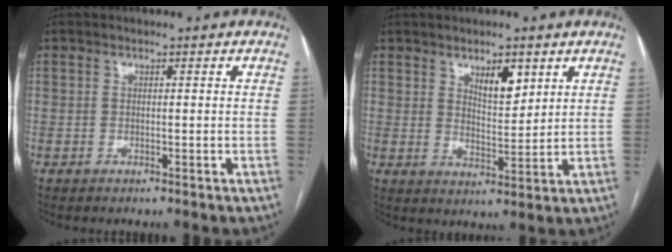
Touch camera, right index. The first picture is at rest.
{"total": 5.3, "force": [3.0, 1.9, 3.9], "torque": [-0.065, -0.006, 0.053]}